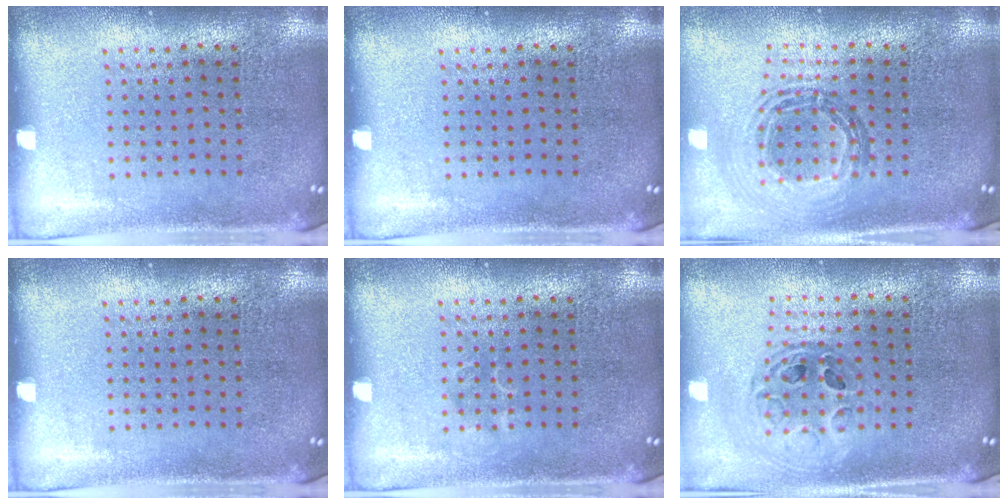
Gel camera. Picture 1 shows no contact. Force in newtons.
{"total": 0.0}
{"total": 0.9, "press": 0.9, "slide": 0.2}
{"total": 0.0}
{"total": 0.7, "press": 0.7, "slide": 0.2}
{"total": 0.8, "press": 0.7, "slide": 0.2}